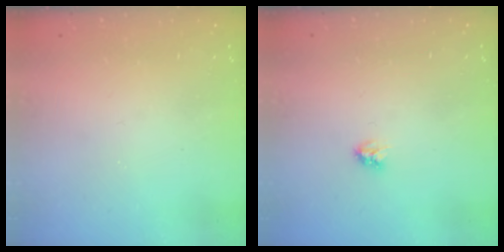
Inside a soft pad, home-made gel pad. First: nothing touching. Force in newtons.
{"total": 3.0, "press": 3.0, "slide": 0.4}